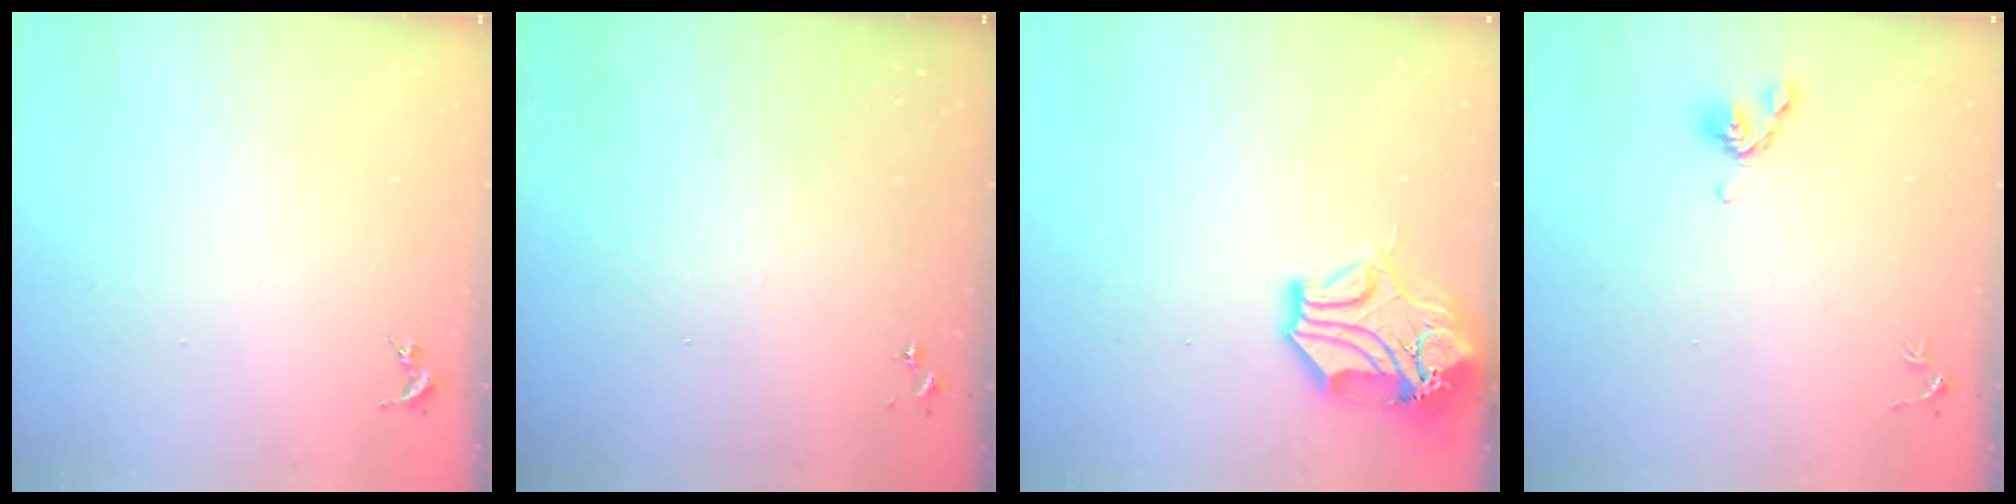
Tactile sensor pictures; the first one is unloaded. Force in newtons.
{"total": 0.0}
{"total": 15.9, "press": 15.7, "slide": 2.2}
{"total": 6.5, "press": 6.4, "slide": 1.3}